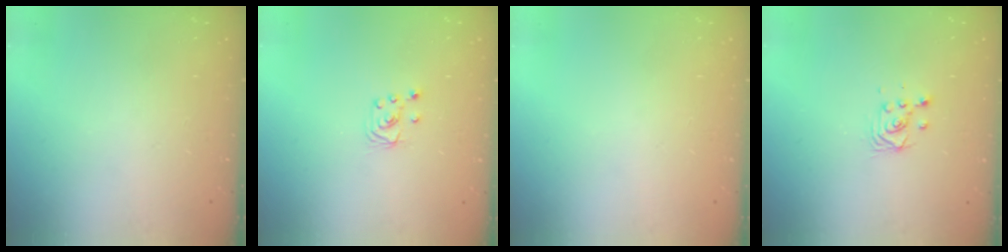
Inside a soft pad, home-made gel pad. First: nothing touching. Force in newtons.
{"total": 3.2, "press": 3.2, "slide": 0.2}
{"total": 0.0}
{"total": 3.2, "press": 3.2, "slide": 0.6}